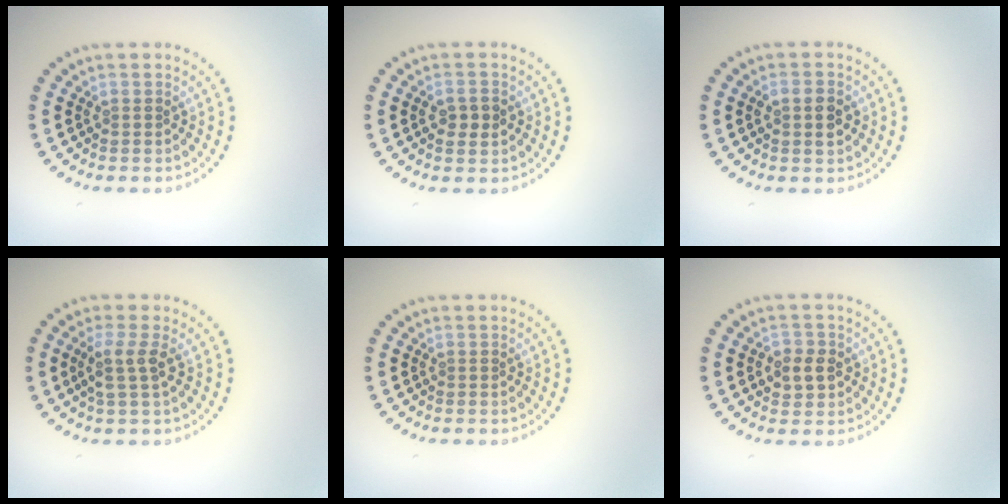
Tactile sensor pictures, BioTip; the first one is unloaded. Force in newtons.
{"total": 1.9, "press": 1.9, "slide": 0.2}
{"total": 2.0, "press": 2.0, "slide": 0.2}
{"total": 2.4, "press": 1.9, "slide": 1.5}
{"total": 0.0}
{"total": 2.5, "press": 2.4, "slide": 0.5}